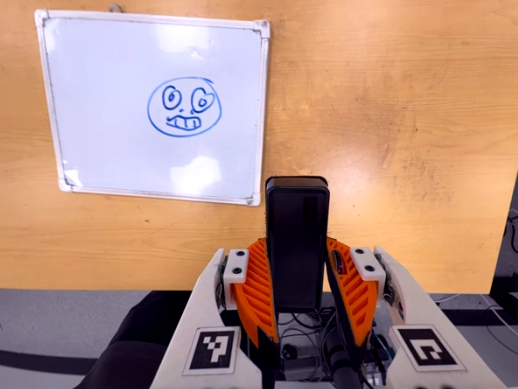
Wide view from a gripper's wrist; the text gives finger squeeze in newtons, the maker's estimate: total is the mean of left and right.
{"total": 4.9, "left": 3.3, "right": 6.4}